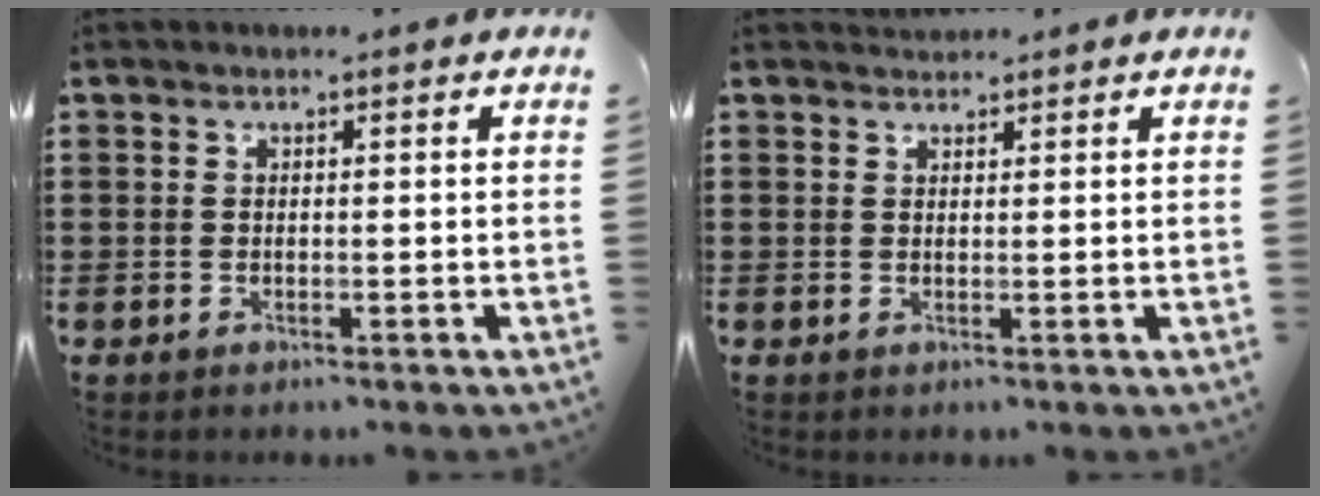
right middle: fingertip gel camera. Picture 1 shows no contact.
{"total": 1.1, "force": [1.1, 0.3, -0.1], "torque": [-0.001, 0.000, 0.021]}